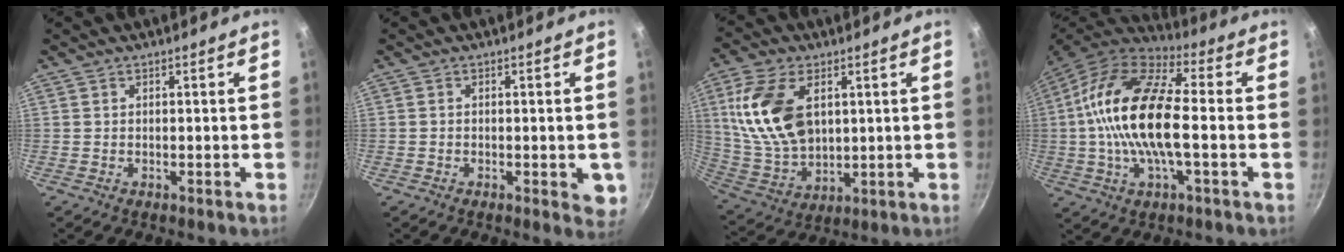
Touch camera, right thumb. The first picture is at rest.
{"total": 4.2, "force": [-1.0, 1.9, 3.7], "torque": [-0.036, -0.006, -0.014]}
{"total": 17.2, "force": [4.5, 10.5, 12.9], "torque": [-0.233, -0.016, 0.102]}
{"total": 19.7, "force": [-0.6, 8.2, 18.0], "torque": [-0.338, 0.032, -0.029]}